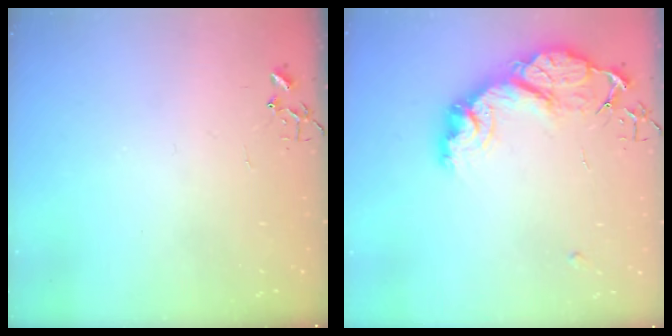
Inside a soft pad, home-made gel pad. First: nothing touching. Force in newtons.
{"total": 15.8, "press": 15.8, "slide": 1.3}